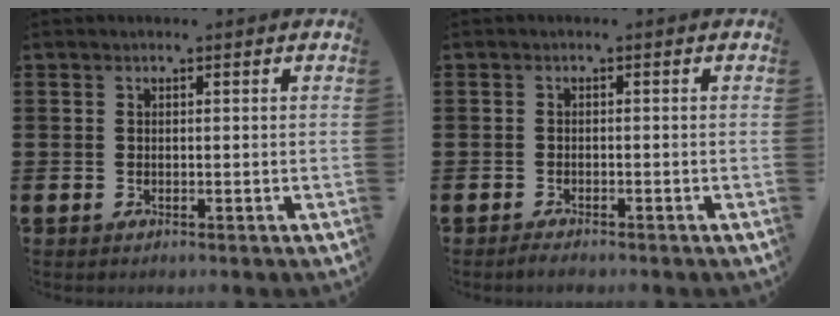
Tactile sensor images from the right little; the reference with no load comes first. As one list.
[{"total": 0.9, "force": [-0.8, 0.2, 0.3], "torque": [-0.010, -0.002, -0.016]}]